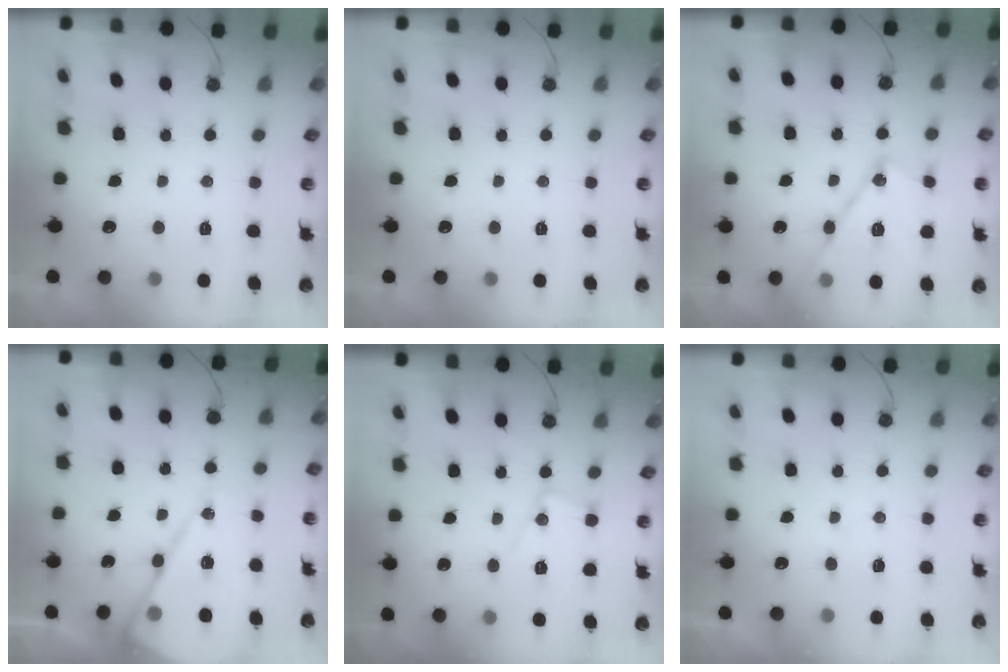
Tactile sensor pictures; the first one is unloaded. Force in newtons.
{"total": 0.0}
{"total": 16.6, "press": 16.5, "slide": 1.4}
{"total": 15.0, "press": 15.0, "slide": 1.5}
{"total": 10.0, "press": 10.0, "slide": 0.7}
{"total": 4.8, "press": 4.8, "slide": 0.7}